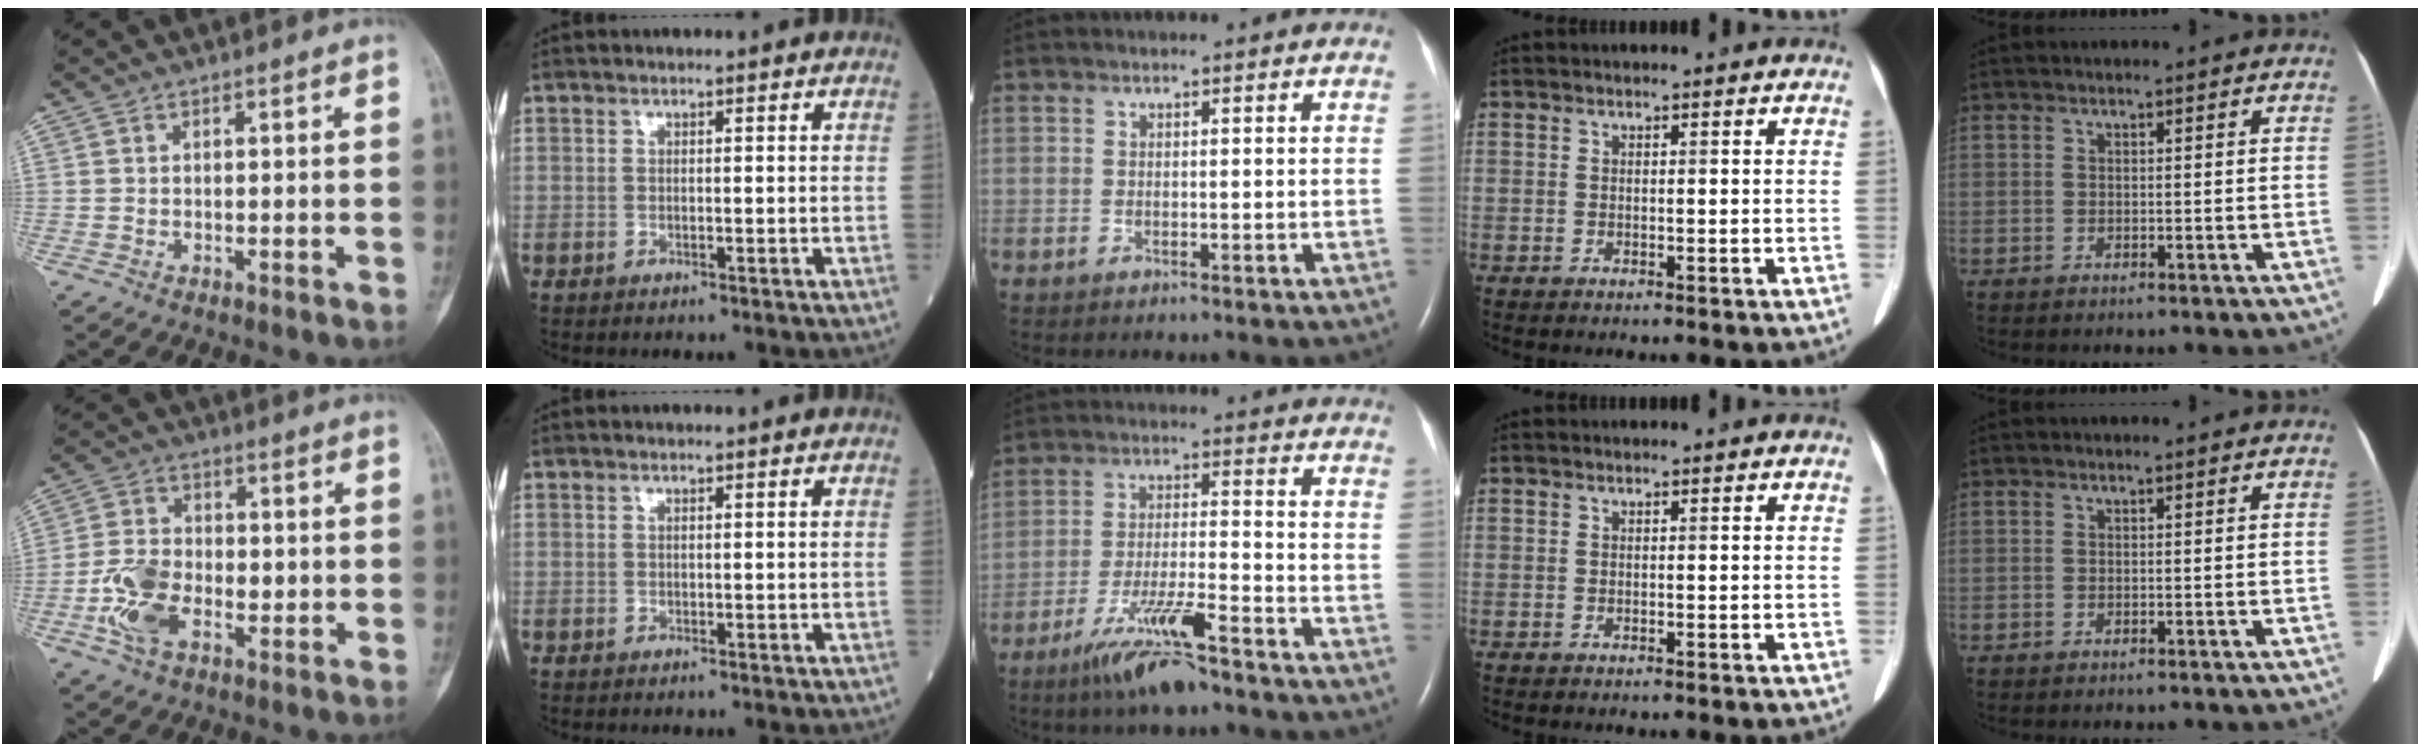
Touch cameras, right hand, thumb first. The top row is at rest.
{"thumb": {"total": 9.9, "force": [-2.3, 6.3, 7.2], "torque": [-0.142, 0.012, -0.045]}, "middle": {"total": 9.3, "force": [-6.7, 0.3, 6.4], "torque": [-0.129, -0.025, -0.122]}}